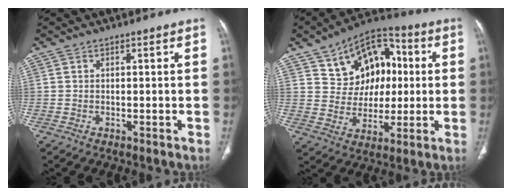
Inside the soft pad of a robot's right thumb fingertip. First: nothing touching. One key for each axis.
{"total": 15.5, "fx": 4.2, "fy": 11.7, "fz": 9.3, "tx": -0.078, "ty": 0.014, "tz": 0.072}